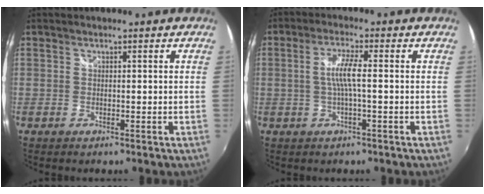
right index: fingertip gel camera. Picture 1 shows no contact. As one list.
[{"total": 4.8, "force": [-0.3, 0.1, 4.8], "torque": [-0.095, 0.001, -0.002]}]